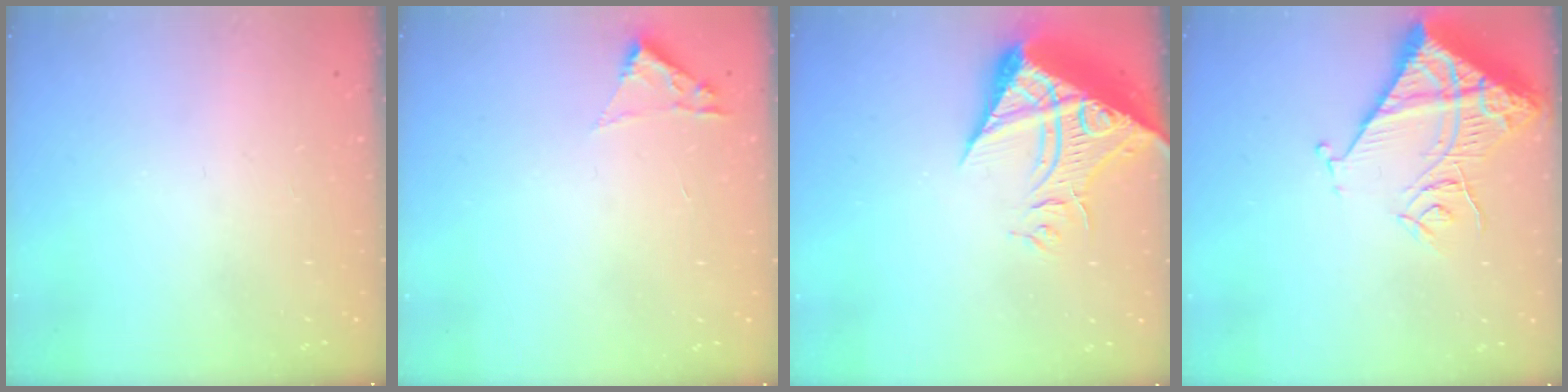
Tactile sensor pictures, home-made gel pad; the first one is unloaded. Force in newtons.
{"total": 1.8, "press": 1.8, "slide": 0.2}
{"total": 19.4, "press": 19.3, "slide": 2.1}
{"total": 14.6, "press": 14.5, "slide": 1.4}